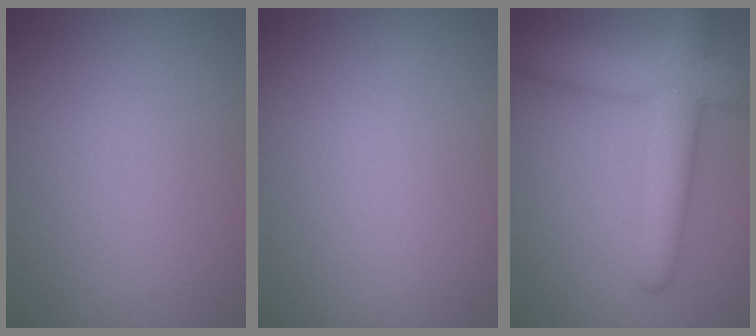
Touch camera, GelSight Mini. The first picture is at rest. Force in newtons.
{"total": 0.0}
{"total": 7.5, "press": 7.5, "slide": 0.3}